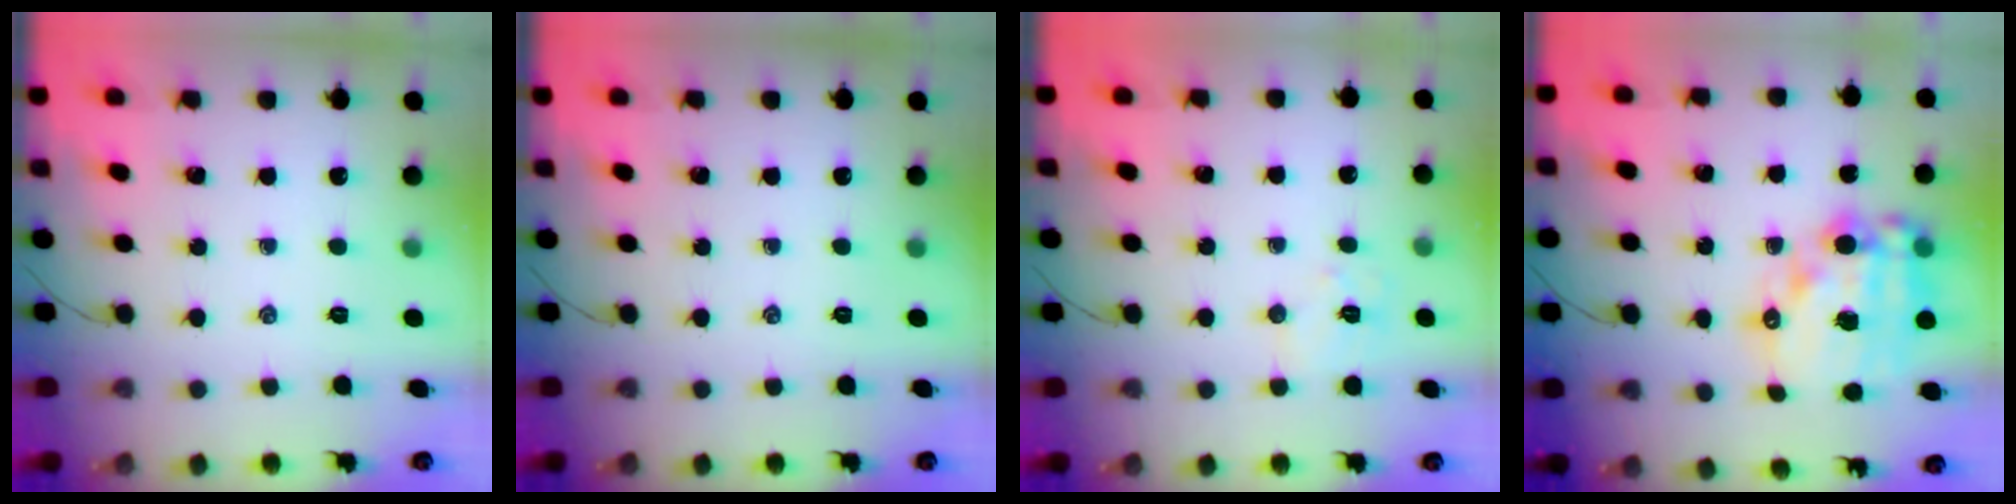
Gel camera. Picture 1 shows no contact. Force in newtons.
{"total": 0.0}
{"total": 5.9, "press": 5.8, "slide": 0.9}
{"total": 17.2, "press": 16.9, "slide": 3.6}